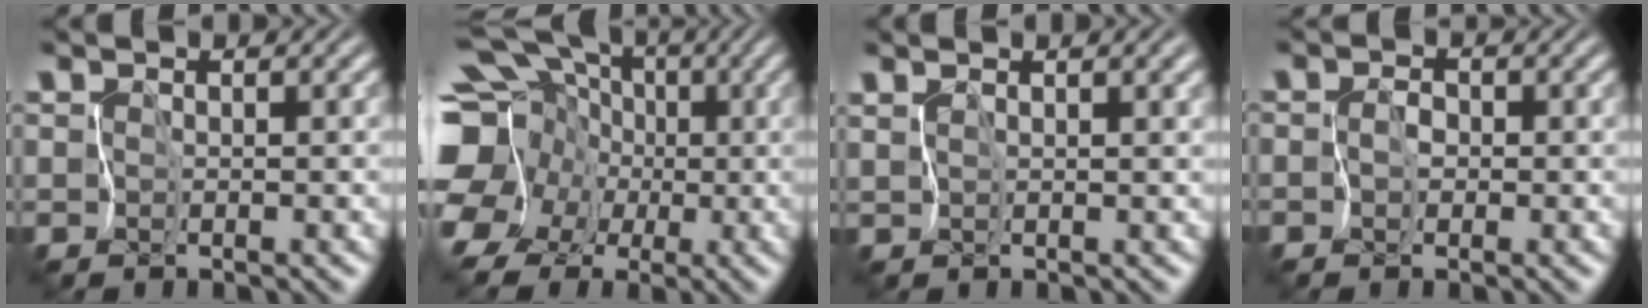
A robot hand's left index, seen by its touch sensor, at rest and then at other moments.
{"total": 17.1, "force": [-1.1, 15.5, 7.1], "torque": [-0.175, 0.022, -0.064]}
{"total": 3.5, "force": [2.2, 1.0, 2.5], "torque": [-0.041, 0.009, 0.037]}
{"total": 1.3, "force": [-0.4, 1.1, 0.6], "torque": [0.011, 0.007, -0.016]}